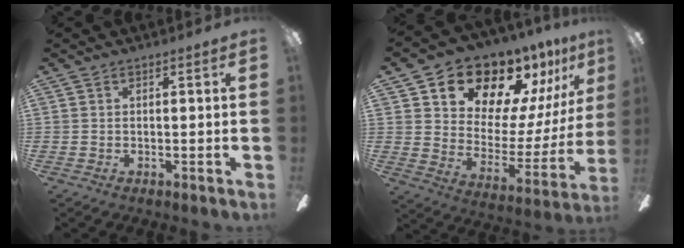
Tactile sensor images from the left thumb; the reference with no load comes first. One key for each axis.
{"total": 18.2, "fx": 14.8, "fy": 9.3, "fz": 5.4, "tx": -0.093, "ty": -0.114, "tz": 0.269}